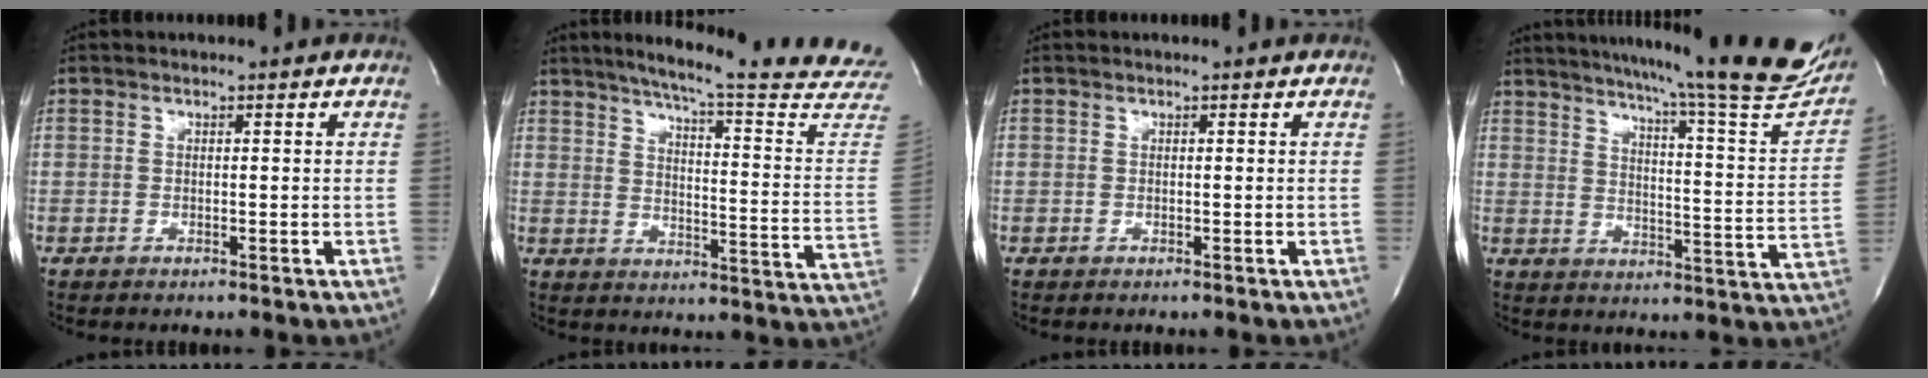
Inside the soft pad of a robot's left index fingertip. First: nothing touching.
{"total": 24.6, "force": [21.8, -0.7, 11.4], "torque": [-0.165, -0.100, 0.261]}
{"total": 0.0}
{"total": 26.5, "force": [22.9, 1.2, 13.3], "torque": [-0.201, -0.075, 0.282]}